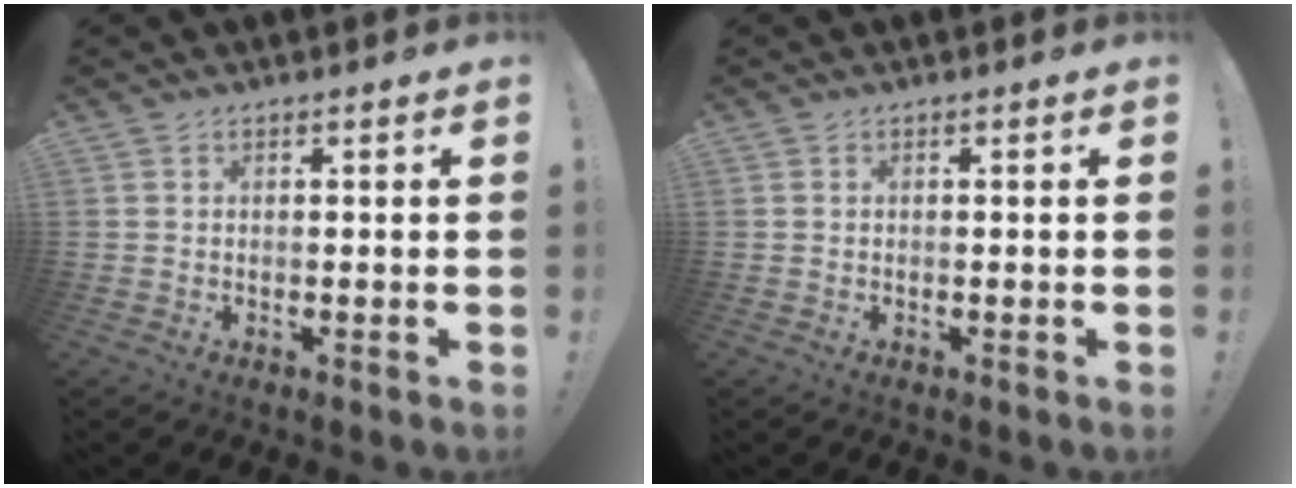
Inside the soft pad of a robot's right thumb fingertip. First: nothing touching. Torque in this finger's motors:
{"motor_torque": [-0.07, 0.13, 0.21, -0.24, 0.08]}